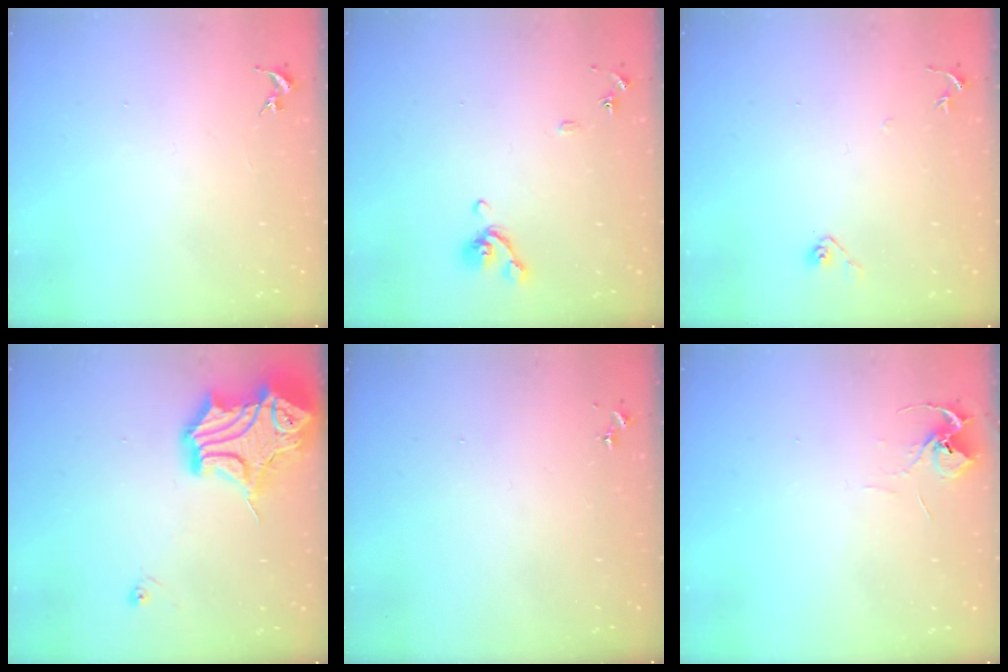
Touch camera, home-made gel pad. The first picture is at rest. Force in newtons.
{"total": 8.5, "press": 8.4, "slide": 1.4}
{"total": 4.1, "press": 4.0, "slide": 1.0}
{"total": 20.1, "press": 20.0, "slide": 2.2}
{"total": 0.0}
{"total": 5.9, "press": 5.9, "slide": 0.4}